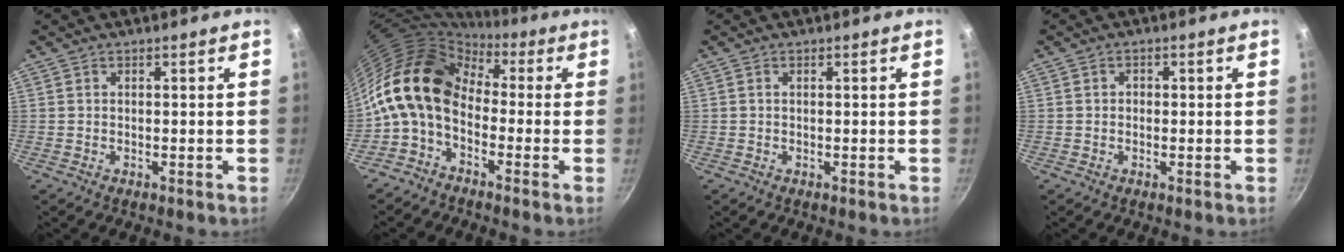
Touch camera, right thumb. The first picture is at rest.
{"total": 15.2, "force": [-0.7, 10.6, 10.8], "torque": [-0.193, 0.041, -0.036]}
{"total": 0.0}
{"total": 1.2, "force": [0.0, 1.0, 0.6], "torque": [-0.007, 0.005, -0.002]}